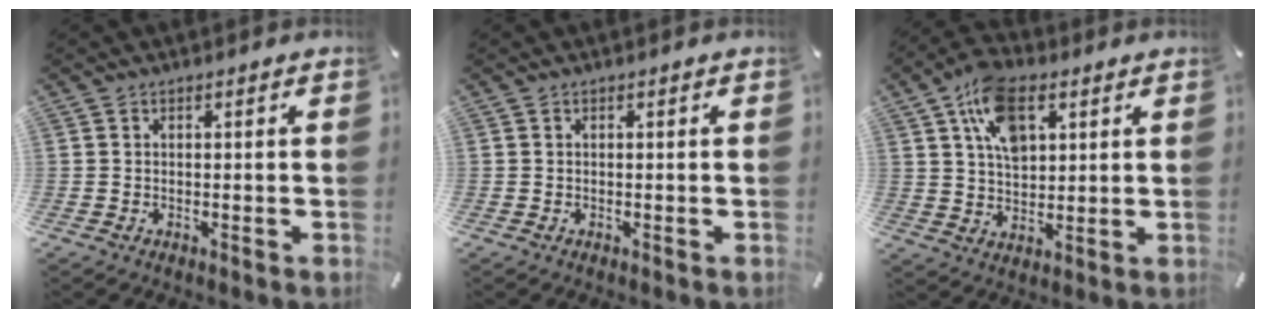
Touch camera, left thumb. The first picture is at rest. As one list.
[{"total": 0.0}, {"total": 12.1, "force": [5.3, 7.4, 8.0], "torque": [-0.158, -0.003, 0.094]}]